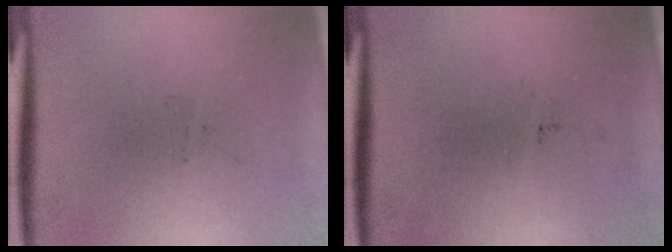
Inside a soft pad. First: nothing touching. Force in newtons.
{"total": 0.0}